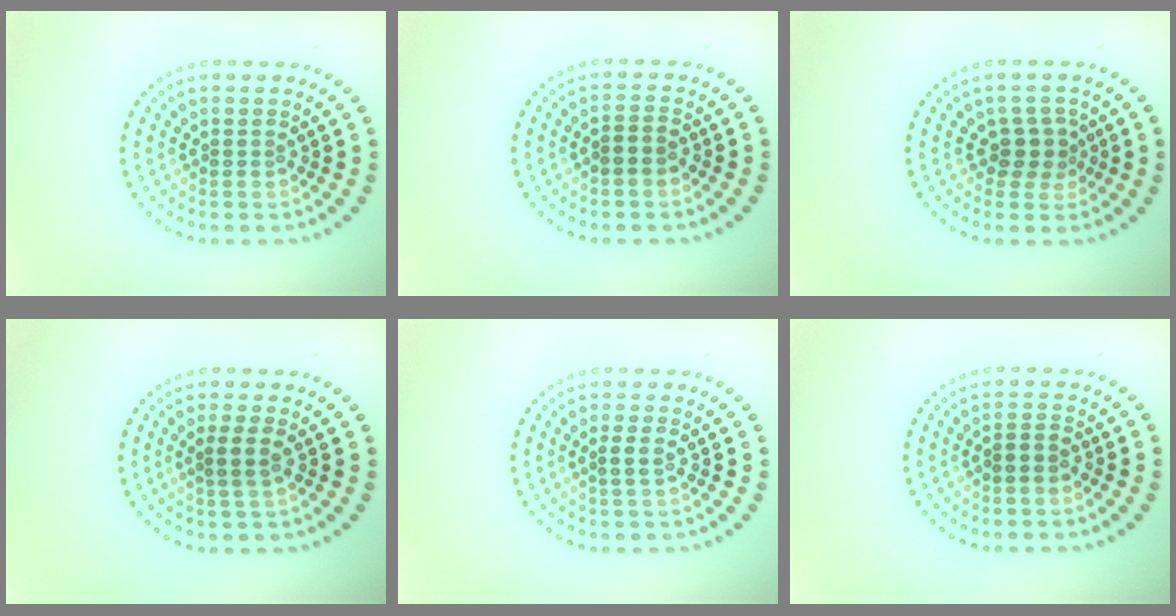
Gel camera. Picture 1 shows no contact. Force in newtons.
{"total": 1.6, "press": 1.3, "slide": 0.9}
{"total": 2.2, "press": 1.9, "slide": 1.2}
{"total": 1.8, "press": 1.5, "slide": 1.0}
{"total": 1.0, "press": 0.9, "slide": 0.5}
{"total": 1.6, "press": 1.3, "slide": 0.9}